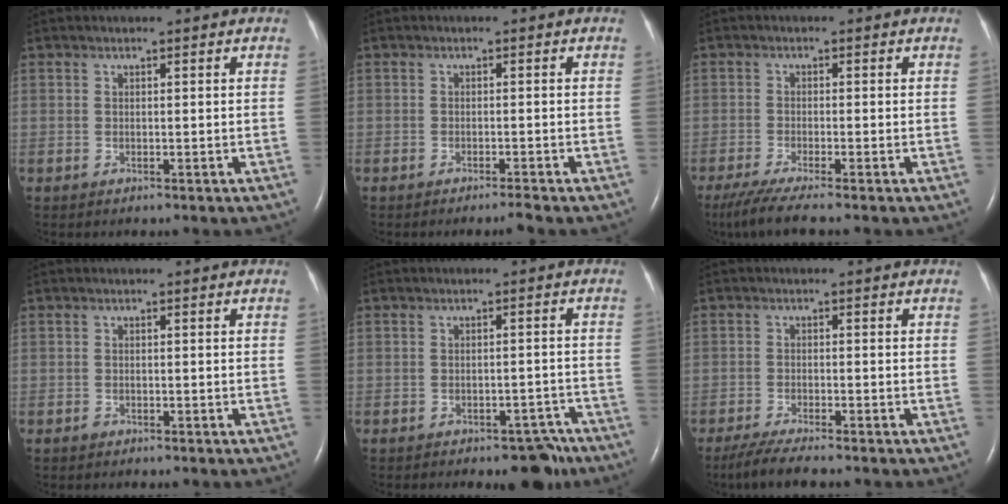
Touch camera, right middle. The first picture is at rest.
{"total": 1.4, "force": [-1.2, -0.4, 0.6], "torque": [-0.012, -0.002, -0.021]}
{"total": 5.8, "force": [-4.6, -0.5, 3.5], "torque": [-0.061, -0.020, -0.083]}
{"total": 0.7, "force": [-0.6, 0.3, 0.2], "torque": [-0.007, 0.000, -0.010]}
{"total": 6.1, "force": [-4.9, 2.5, 2.6], "torque": [-0.018, 0.017, -0.061]}
{"total": 5.6, "force": [-4.6, 0.3, 3.2], "torque": [-0.057, -0.016, -0.081]}